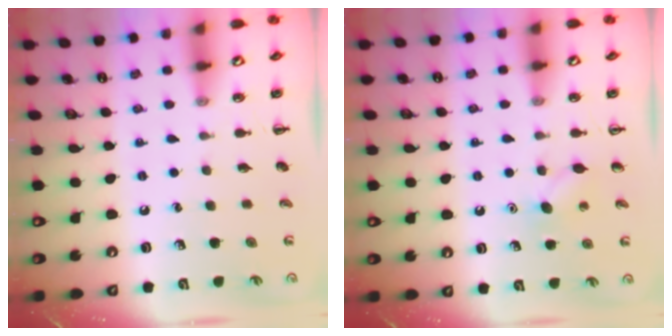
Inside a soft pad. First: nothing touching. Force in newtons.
{"total": 5.5, "press": 5.3, "slide": 1.5}